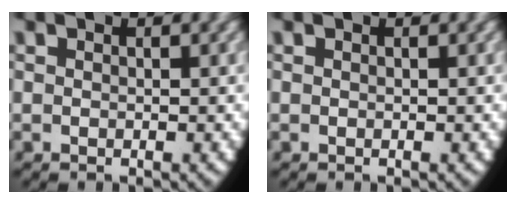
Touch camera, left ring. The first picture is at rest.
{"total": 0.0}